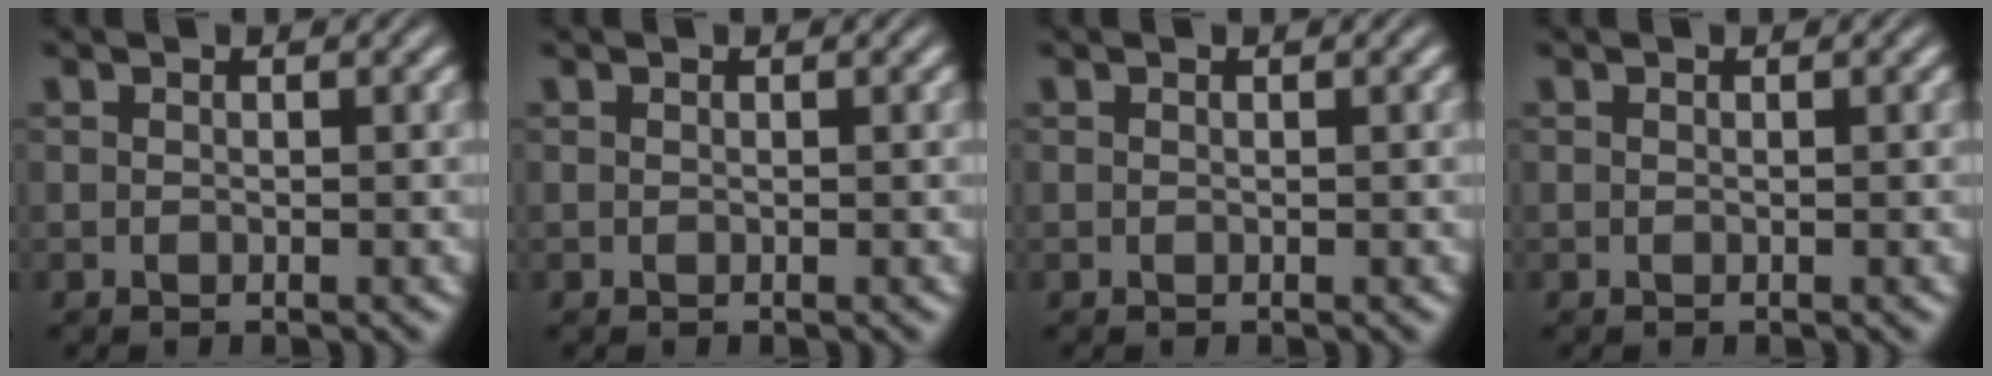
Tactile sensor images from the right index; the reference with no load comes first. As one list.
[{"total": 0.0}, {"total": 0.0}, {"total": 0.0}]